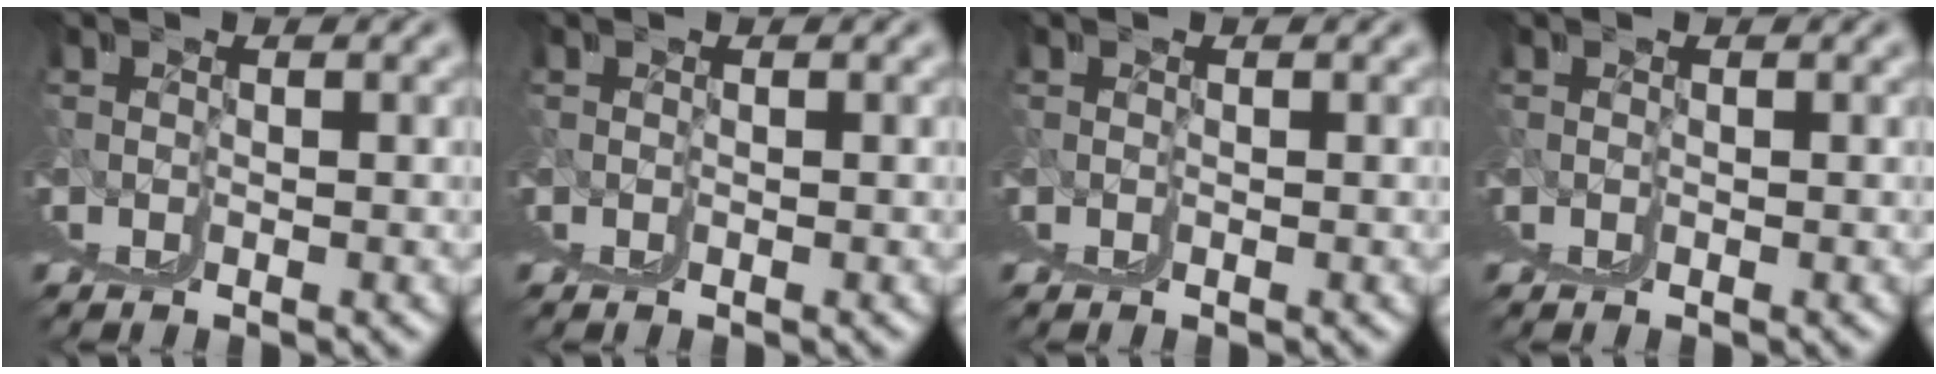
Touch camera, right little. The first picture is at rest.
{"total": 0.0}
{"total": 0.0}
{"total": 0.0}